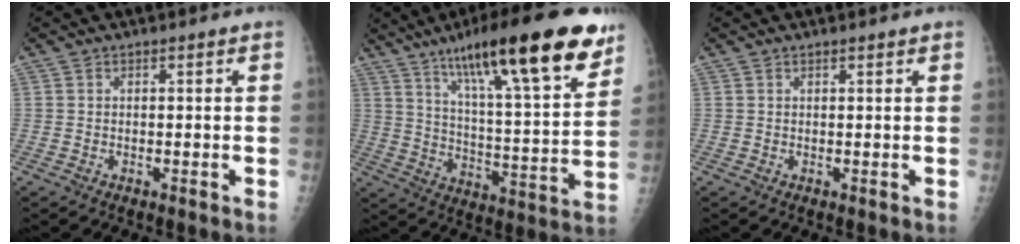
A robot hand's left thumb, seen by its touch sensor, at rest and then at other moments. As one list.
[{"total": 25.9, "force": [16.1, 5.3, 19.6], "torque": [-0.282, -0.046, 0.254]}, {"total": 0.9, "force": [0.7, 0.1, 0.5], "torque": [-0.007, -0.001, 0.012]}]